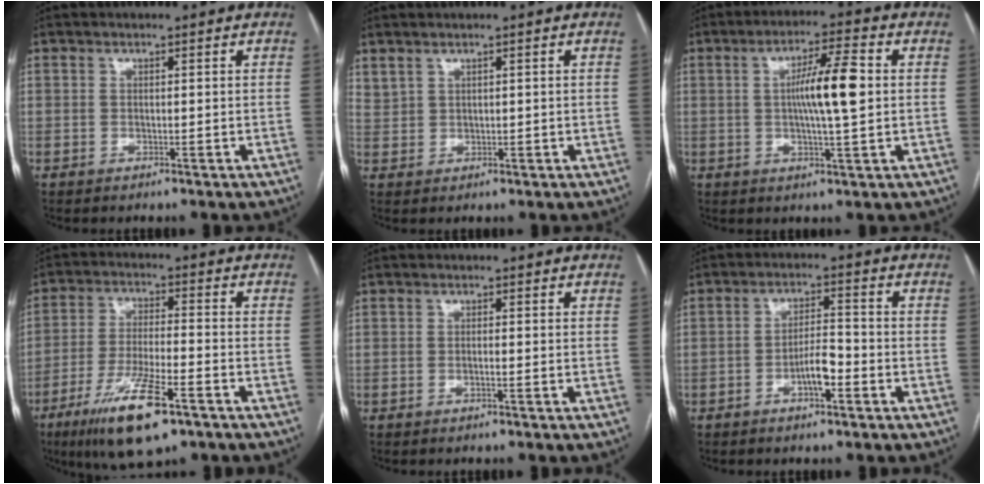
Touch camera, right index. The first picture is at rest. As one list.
[{"total": 2.1, "force": [1.7, 1.0, 0.6], "torque": [-0.017, 0.008, 0.042]}, {"total": 8.7, "force": [0.7, 0.5, 8.7], "torque": [-0.151, 0.006, 0.009]}, {"total": 13.3, "force": [-7.7, 2.5, 10.5], "torque": [-0.204, -0.022, -0.130]}, {"total": 0.9, "force": [-0.4, 0.0, 0.8], "torque": [-0.016, 0.001, -0.007]}, {"total": 4.9, "force": [-2.2, 1.2, 4.2], "torque": [-0.078, 0.008, -0.039]}]